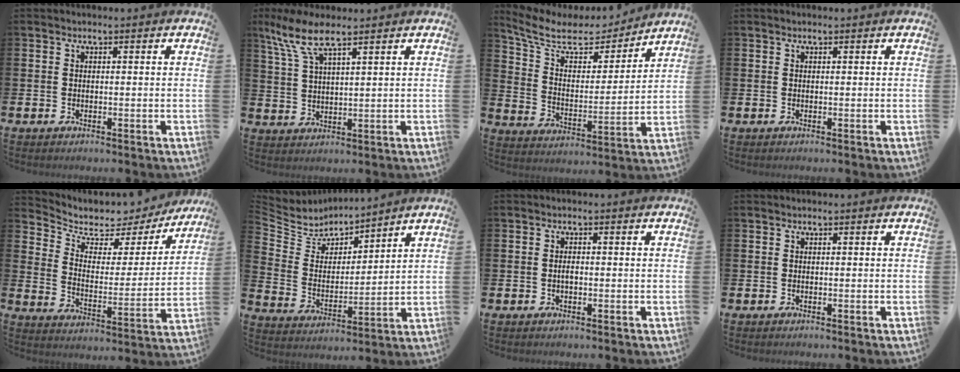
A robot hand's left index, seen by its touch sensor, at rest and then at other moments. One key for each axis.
{"total": 7.1, "fx": 5.5, "fy": 1.5, "fz": 4.2, "tx": -0.104, "ty": -0.006, "tz": 0.100}
{"total": 8.9, "fx": 7.4, "fy": 4.0, "fz": 3.2, "tx": -0.100, "ty": -0.046, "tz": 0.125}
{"total": 0.0}
{"total": 5.4, "fx": 4.7, "fy": 2.5, "fz": 1.2, "tx": -0.059, "ty": -0.035, "tz": 0.074}
{"total": 6.1, "fx": 5.7, "fy": 2.2, "fz": 0.1, "tx": -0.048, "ty": -0.047, "tz": 0.100}
{"total": 0.9, "fx": -0.1, "fy": 0.4, "fz": 0.8, "tx": -0.014, "ty": 0.001, "tz": -0.003}
{"total": 0.0}